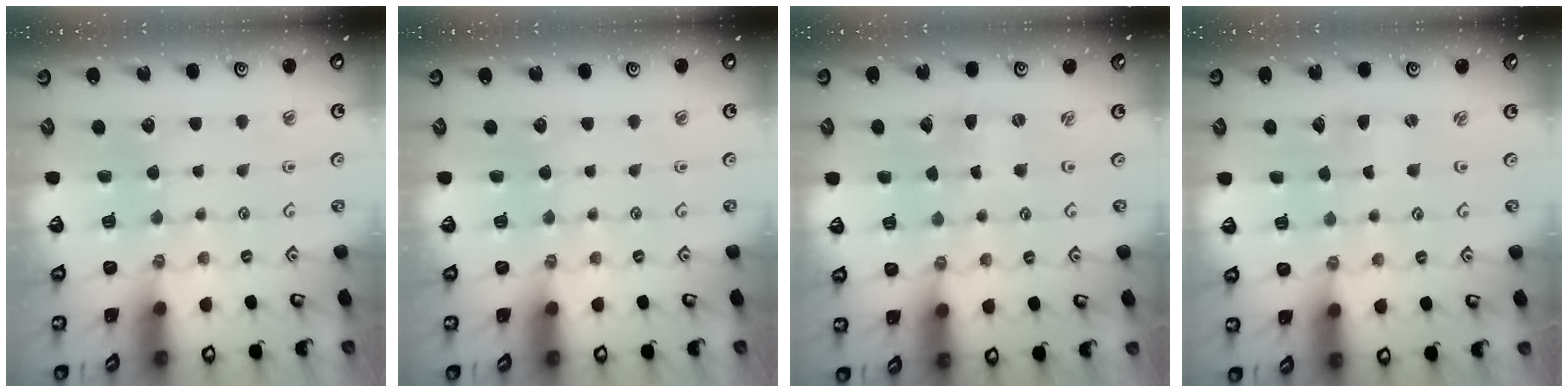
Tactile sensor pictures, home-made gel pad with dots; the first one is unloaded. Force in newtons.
{"total": 0.0}
{"total": 0.0}
{"total": 1.0, "press": 1.0, "slide": 0.1}